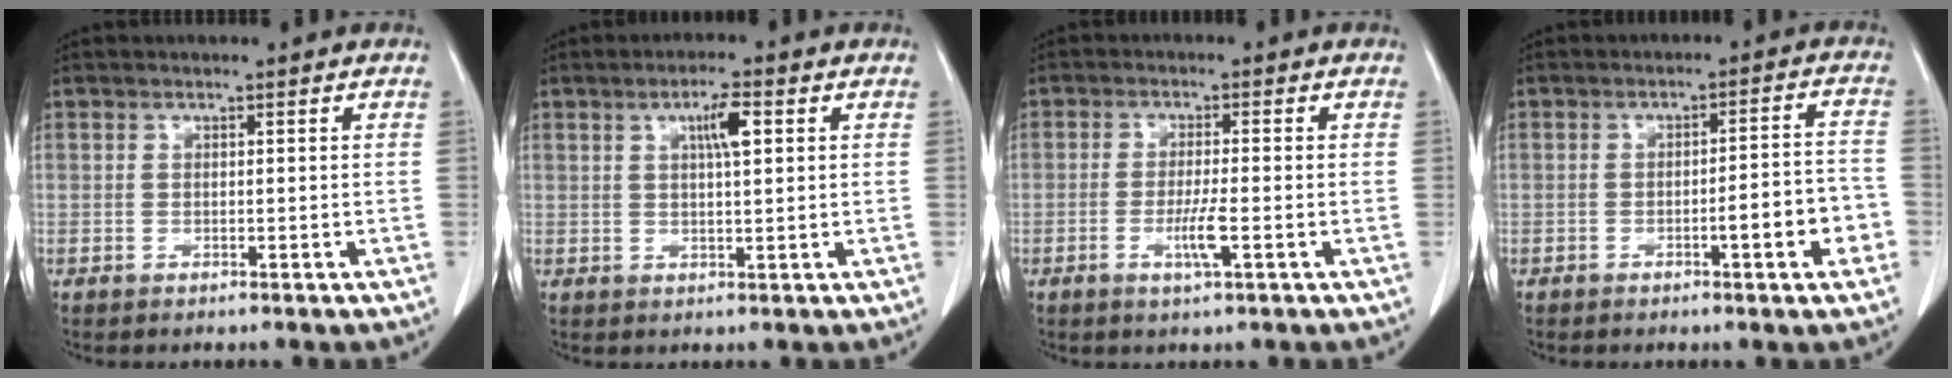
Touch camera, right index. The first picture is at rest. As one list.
[{"total": 4.2, "force": [1.5, 0.6, 3.9], "torque": [-0.069, 0.003, 0.025]}, {"total": 4.0, "force": [-1.3, 0.0, 3.8], "torque": [-0.073, -0.007, -0.024]}, {"total": 6.8, "force": [-2.6, 0.8, 6.3], "torque": [-0.078, 0.016, -0.032]}]